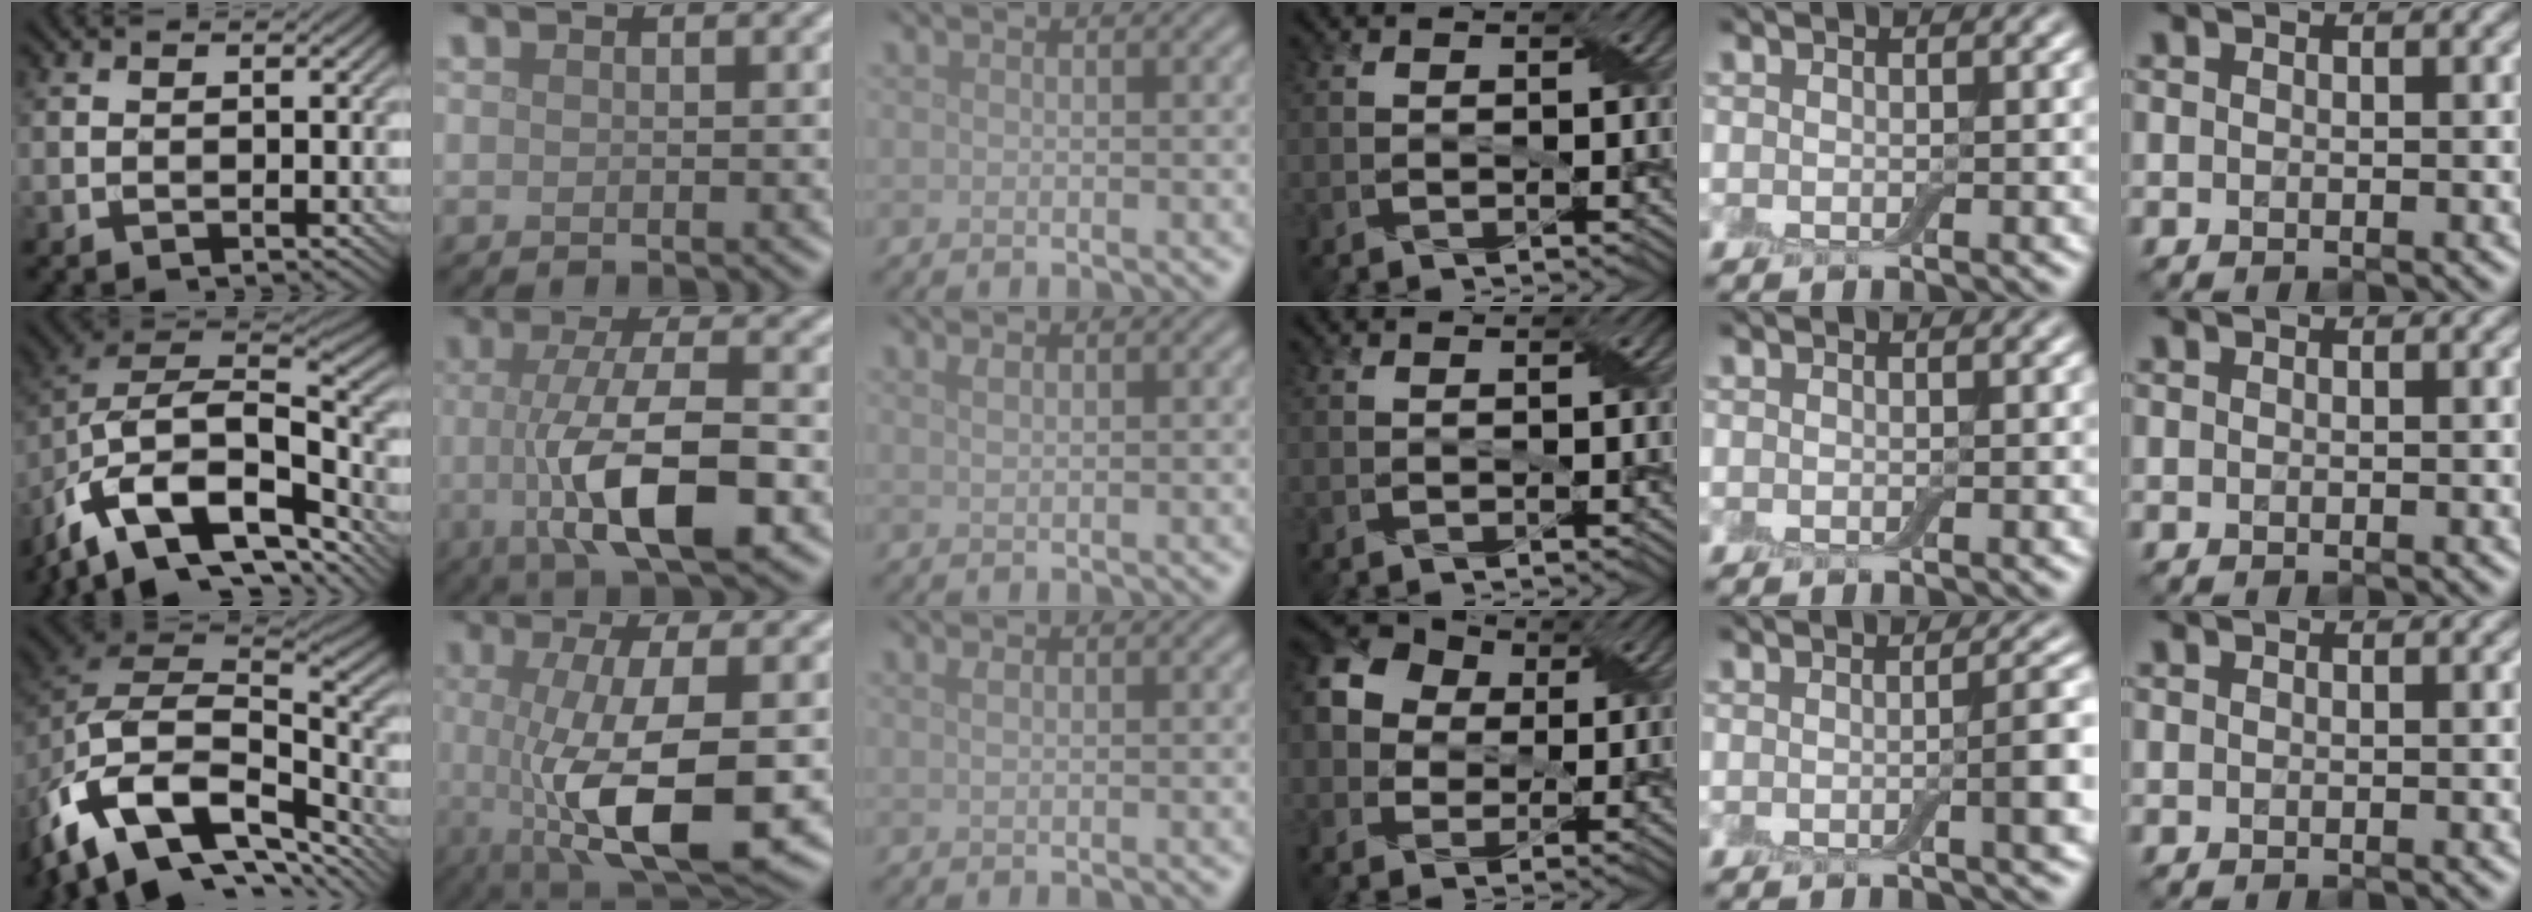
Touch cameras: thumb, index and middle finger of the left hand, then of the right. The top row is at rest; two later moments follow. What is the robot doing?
{"motion": "wrap", "object": "adhesive wrap"}